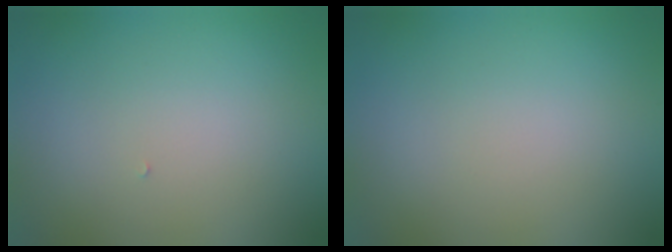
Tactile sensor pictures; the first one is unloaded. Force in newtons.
{"total": 0.0}